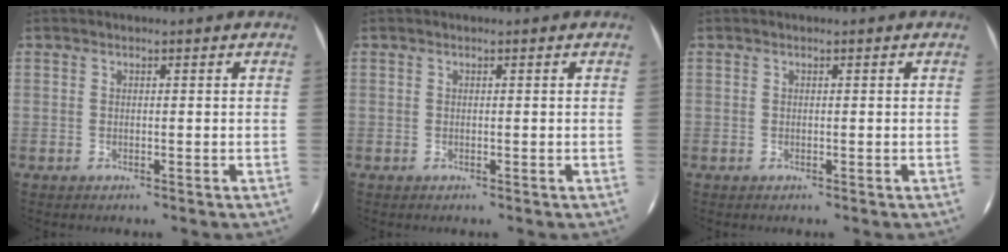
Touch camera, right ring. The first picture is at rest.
{"total": 0.0}
{"total": 0.0}